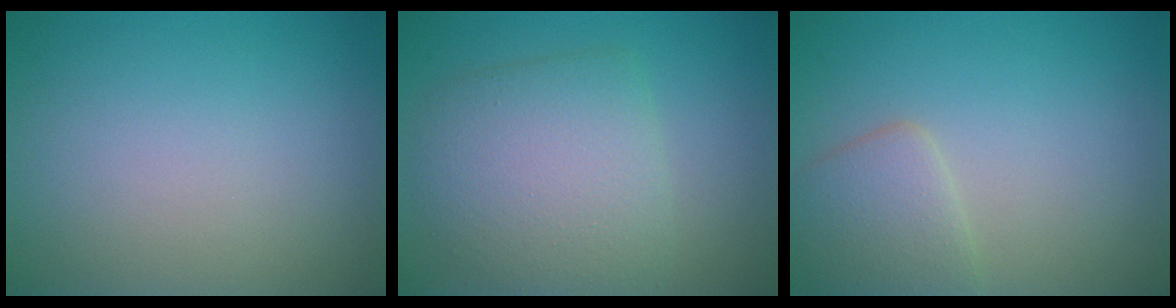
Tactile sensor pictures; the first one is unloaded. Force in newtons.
{"total": 5.9, "press": 5.9, "slide": 0.2}
{"total": 2.9, "press": 2.9, "slide": 0.1}